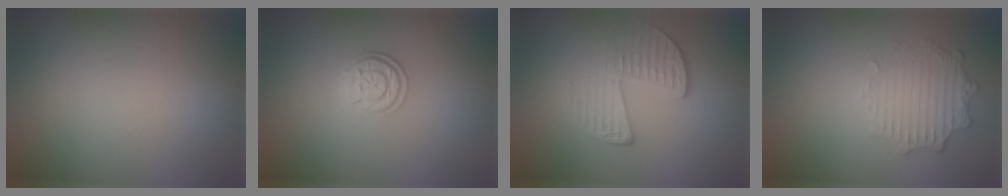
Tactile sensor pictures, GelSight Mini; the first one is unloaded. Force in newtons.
{"total": 3.0, "press": 2.5, "slide": 1.6}
{"total": 2.8, "press": 2.0, "slide": 1.9}
{"total": 2.5, "press": 2.3, "slide": 1.0}